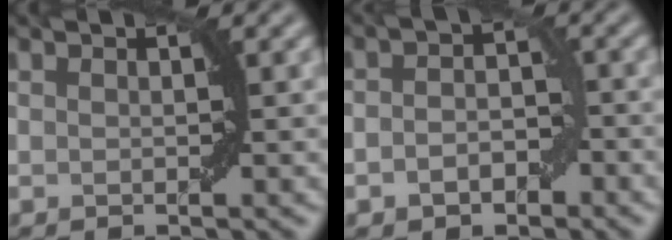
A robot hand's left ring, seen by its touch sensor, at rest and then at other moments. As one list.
[{"total": 3.1, "force": [-1.1, 2.1, 2.0], "torque": [-0.025, 0.000, -0.023]}]